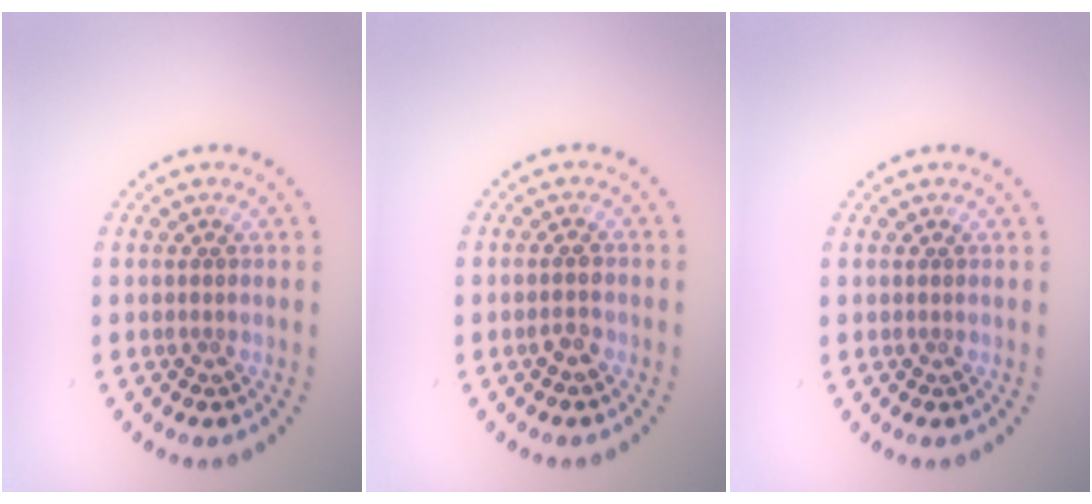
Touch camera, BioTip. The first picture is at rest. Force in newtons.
{"total": 1.5, "press": 1.4, "slide": 0.3}
{"total": 0.0}